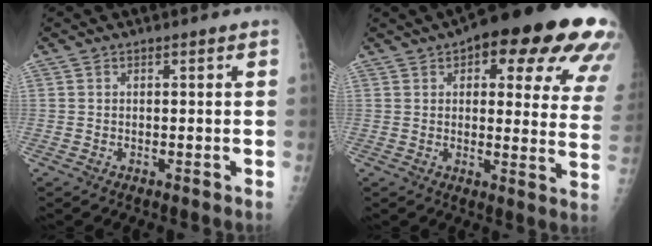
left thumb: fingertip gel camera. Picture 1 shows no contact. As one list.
[{"total": 26.0, "force": [14.0, 9.1, 19.9], "torque": [-0.186, -0.012, 0.159]}]